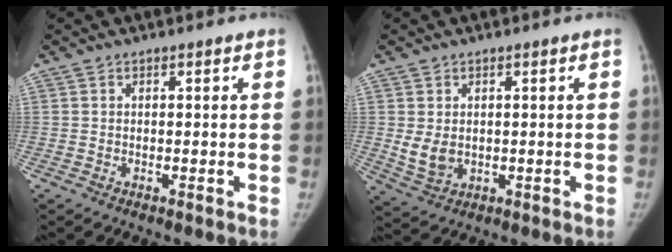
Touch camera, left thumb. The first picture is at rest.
{"total": 4.7, "force": [0.2, 3.6, 3.1], "torque": [-0.044, -0.010, 0.018]}